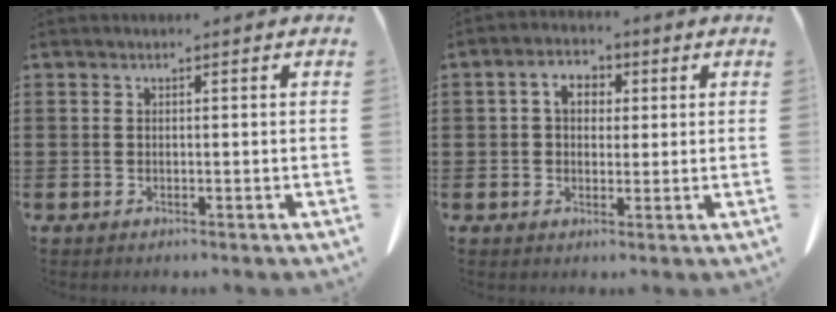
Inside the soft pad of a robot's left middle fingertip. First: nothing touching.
{"total": 4.3, "force": [1.0, 3.1, 2.7], "torque": [-0.059, 0.009, 0.011]}